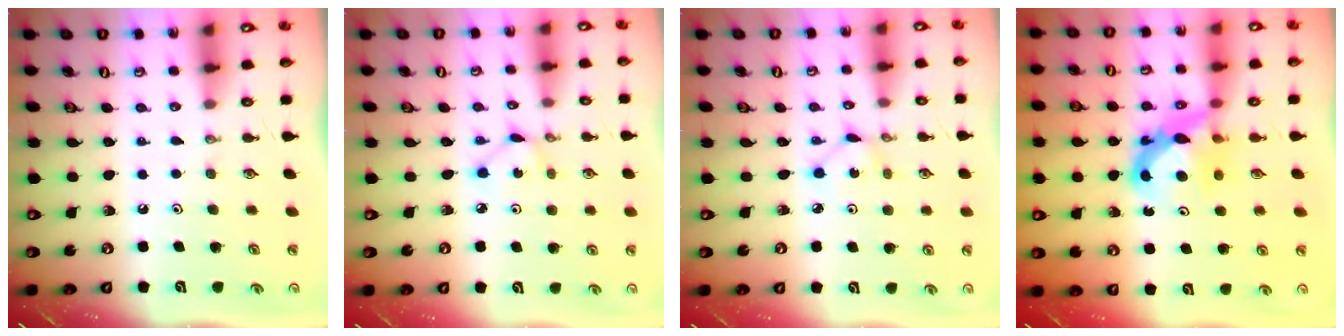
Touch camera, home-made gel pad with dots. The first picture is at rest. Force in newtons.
{"total": 1.9, "press": 1.9, "slide": 0.2}
{"total": 2.0, "press": 1.9, "slide": 0.2}
{"total": 8.3, "press": 8.3, "slide": 0.6}